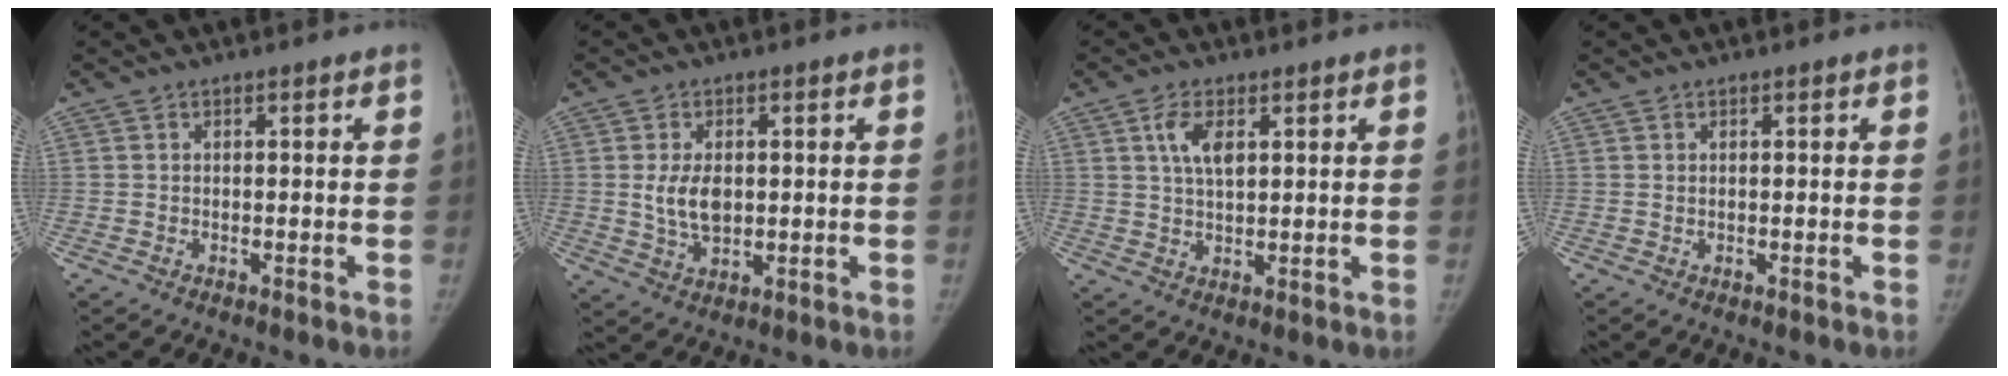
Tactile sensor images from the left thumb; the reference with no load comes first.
{"total": 6.2, "force": [0.6, 3.8, 4.9], "torque": [-0.084, -0.010, 0.017]}
{"total": 5.1, "force": [2.0, 2.5, 4.1], "torque": [-0.071, -0.003, 0.037]}
{"total": 0.0}